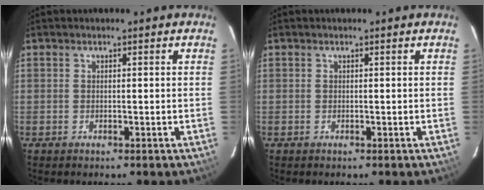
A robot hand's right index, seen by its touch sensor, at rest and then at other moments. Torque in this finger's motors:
{"motor_torque": [0.00, 0.00, 0.00, 0.00]}